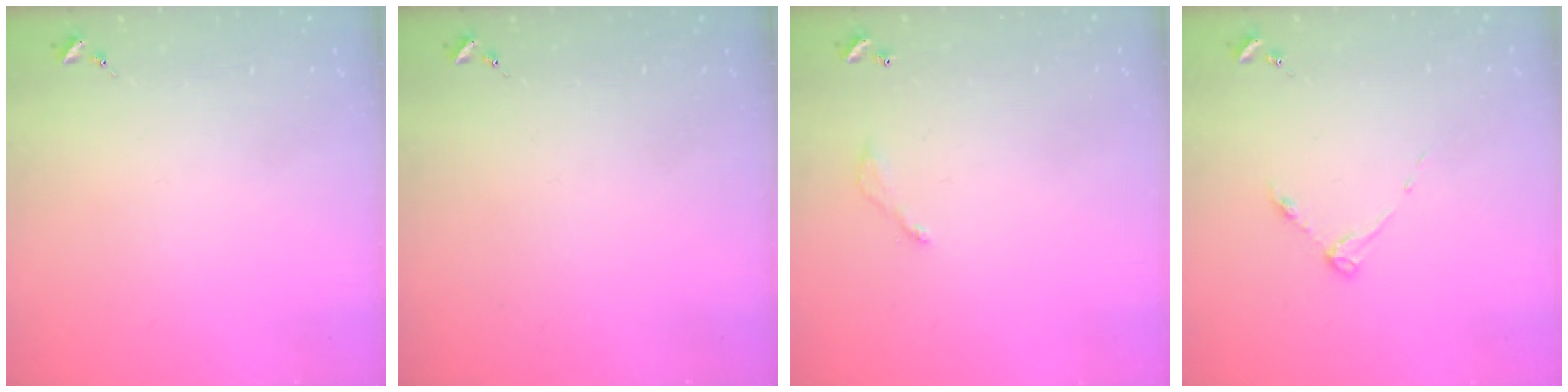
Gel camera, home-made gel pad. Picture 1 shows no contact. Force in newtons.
{"total": 0.0}
{"total": 3.8, "press": 3.8, "slide": 0.2}
{"total": 3.7, "press": 3.7, "slide": 0.4}